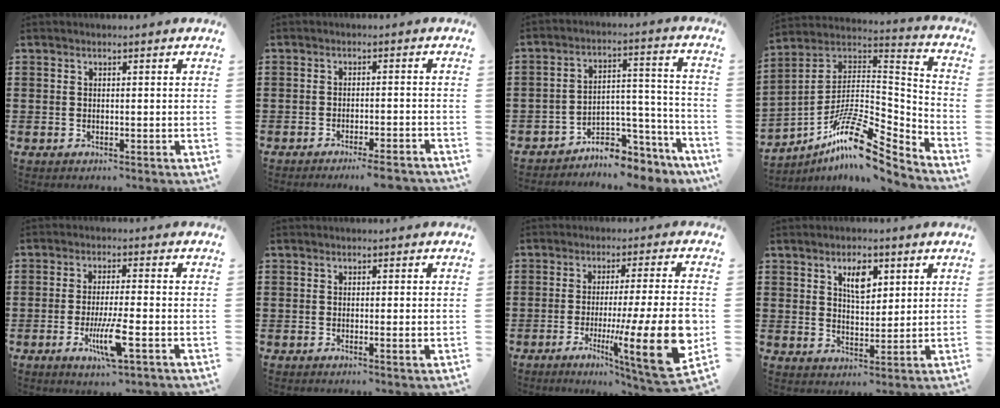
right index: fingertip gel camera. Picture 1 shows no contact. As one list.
[{"total": 3.1, "force": [-2.7, -0.2, 1.5], "torque": [-0.025, -0.005, -0.051]}, {"total": 6.2, "force": [-5.7, 2.1, 1.5], "torque": [-0.024, 0.017, -0.110]}, {"total": 12.7, "force": [-8.5, 3.8, 8.7], "torque": [-0.168, 0.016, -0.162]}, {"total": 7.1, "force": [-2.6, 0.9, 6.6], "torque": [-0.133, -0.020, -0.047]}, {"total": 0.9, "force": [0.0, -0.1, 0.9], "torque": [-0.016, -0.003, -0.001]}, {"total": 15.9, "force": [-3.3, 2.3, 15.4], "torque": [-0.238, -0.017, -0.041]}, {"total": 4.8, "force": [2.5, 2.4, 3.4], "torque": [-0.061, 0.002, 0.040]}]